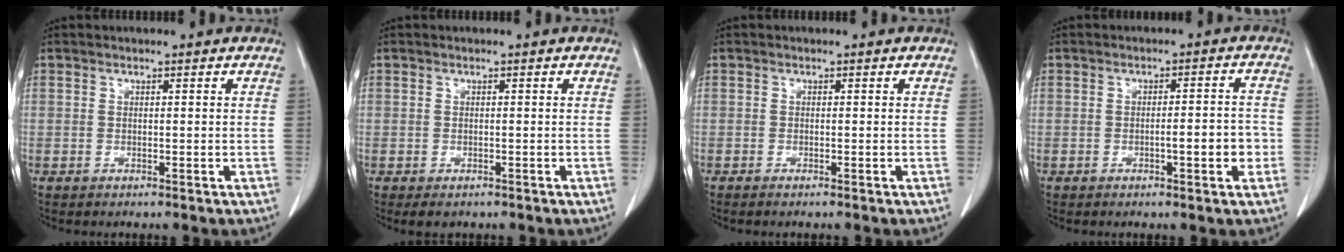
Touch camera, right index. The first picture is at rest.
{"total": 1.8, "force": [-1.2, 1.1, 0.8], "torque": [-0.010, 0.000, -0.009]}
{"total": 0.9, "force": [-0.7, 0.0, 0.5], "torque": [-0.011, -0.002, -0.010]}
{"total": 4.5, "force": [-1.3, 0.8, 4.2], "torque": [-0.061, 0.008, -0.015]}